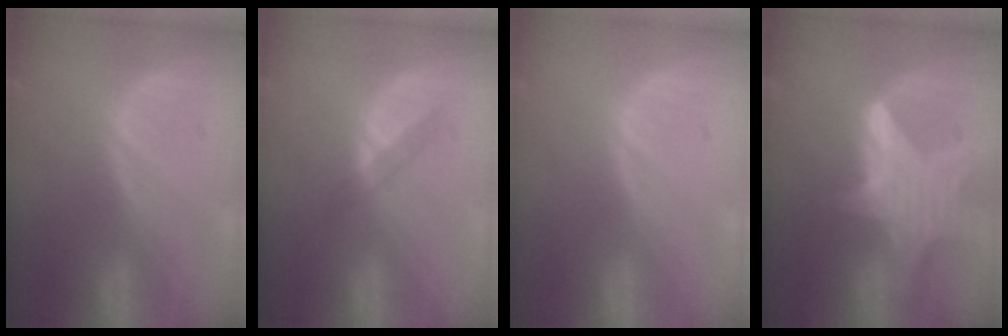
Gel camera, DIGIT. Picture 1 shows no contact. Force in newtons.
{"total": 2.4, "press": 2.2, "slide": 1.1}
{"total": 0.0}
{"total": 9.1, "press": 9.1, "slide": 0.8}